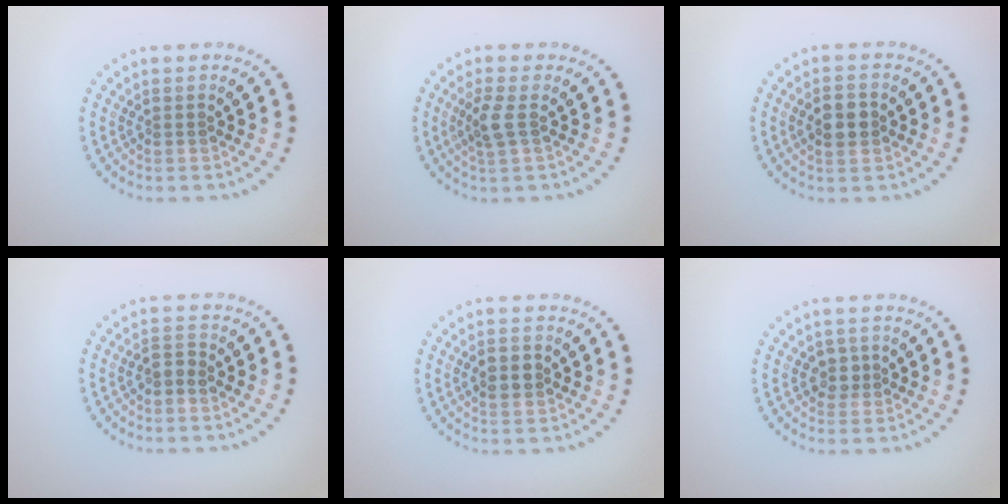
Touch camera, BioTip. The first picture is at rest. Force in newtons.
{"total": 2.1, "press": 2.0, "slide": 0.8}
{"total": 2.8, "press": 2.8, "slide": 0.1}
{"total": 1.2, "press": 1.1, "slide": 0.5}
{"total": 2.6, "press": 2.6, "slide": 0.0}
{"total": 1.7, "press": 1.4, "slide": 1.0}